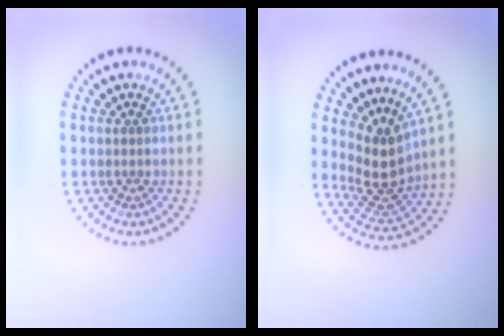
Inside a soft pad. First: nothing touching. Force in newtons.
{"total": 3.7, "press": 3.0, "slide": 2.3}